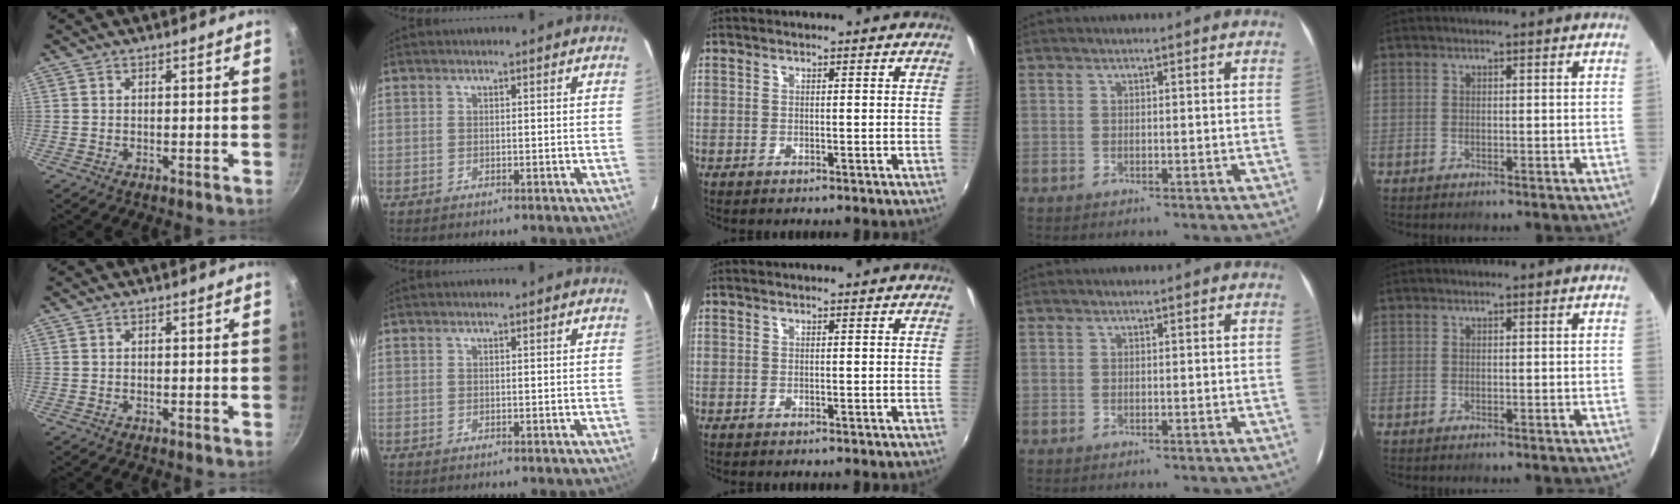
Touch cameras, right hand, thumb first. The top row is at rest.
{}